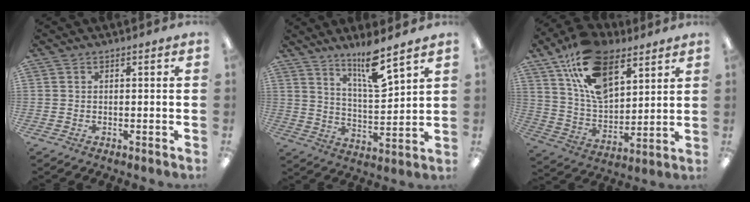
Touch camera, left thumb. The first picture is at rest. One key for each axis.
{"total": 11.4, "fx": 8.8, "fy": 2.1, "fz": 6.9, "tx": -0.110, "ty": -0.057, "tz": 0.148}
{"total": 18.8, "fx": 10.8, "fy": 10.4, "fz": 11.3, "tx": -0.206, "ty": -0.036, "tz": 0.200}